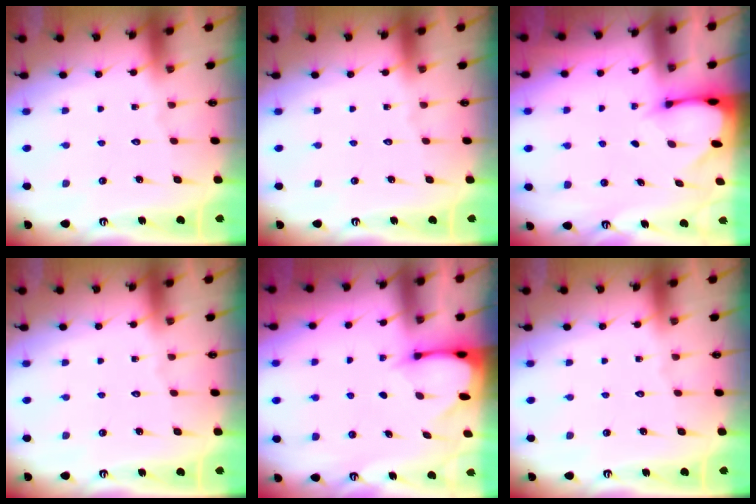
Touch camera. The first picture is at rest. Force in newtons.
{"total": 0.0}
{"total": 2.0, "press": 2.0, "slide": 0.1}
{"total": 0.0}
{"total": 2.4, "press": 2.4, "slide": 0.3}
{"total": 0.0}